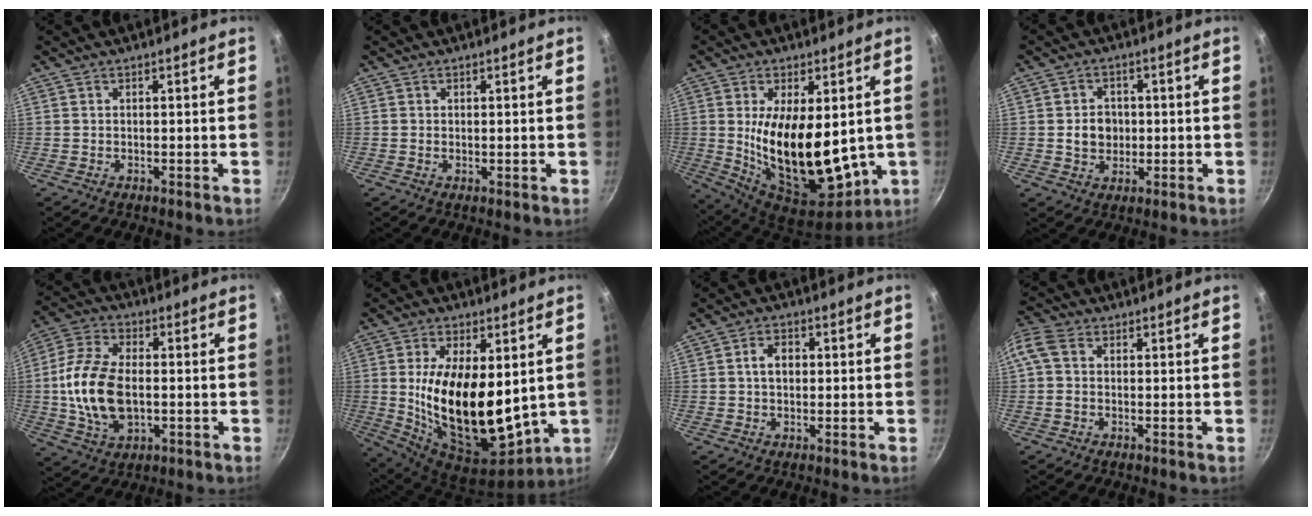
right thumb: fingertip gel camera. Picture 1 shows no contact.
{"total": 0.0}
{"total": 21.5, "force": [1.0, 10.9, 18.5], "torque": [-0.303, -0.037, 0.040]}
{"total": 5.4, "force": [0.0, 4.6, 2.8], "torque": [-0.024, 0.004, 0.000]}
{"total": 15.1, "force": [-1.0, 9.1, 12.1], "torque": [-0.233, 0.015, -0.023]}
{"total": 22.1, "force": [2.2, 11.4, 18.8], "torque": [-0.325, -0.039, 0.055]}
{"total": 3.9, "force": [0.4, 2.8, 2.7], "torque": [-0.031, 0.011, 0.003]}
{"total": 6.4, "force": [0.9, 4.7, 4.3], "torque": [-0.103, 0.020, 0.005]}